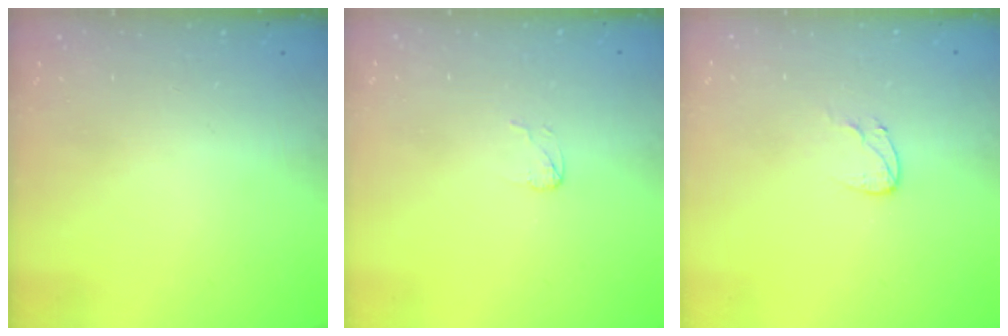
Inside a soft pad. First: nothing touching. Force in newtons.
{"total": 2.6, "press": 2.6, "slide": 0.2}
{"total": 5.6, "press": 5.6, "slide": 0.7}